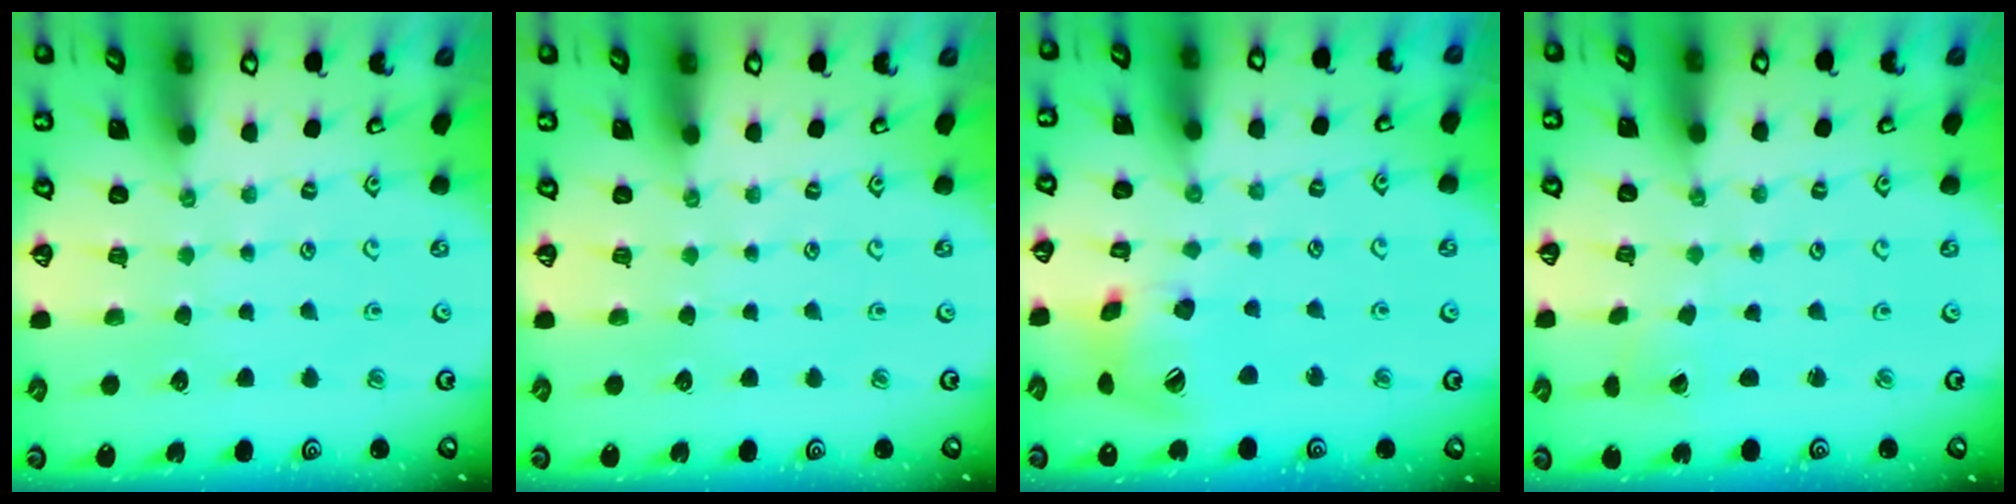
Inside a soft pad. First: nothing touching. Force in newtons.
{"total": 0.0}
{"total": 14.8, "press": 14.6, "slide": 2.3}
{"total": 1.2, "press": 1.2, "slide": 0.1}